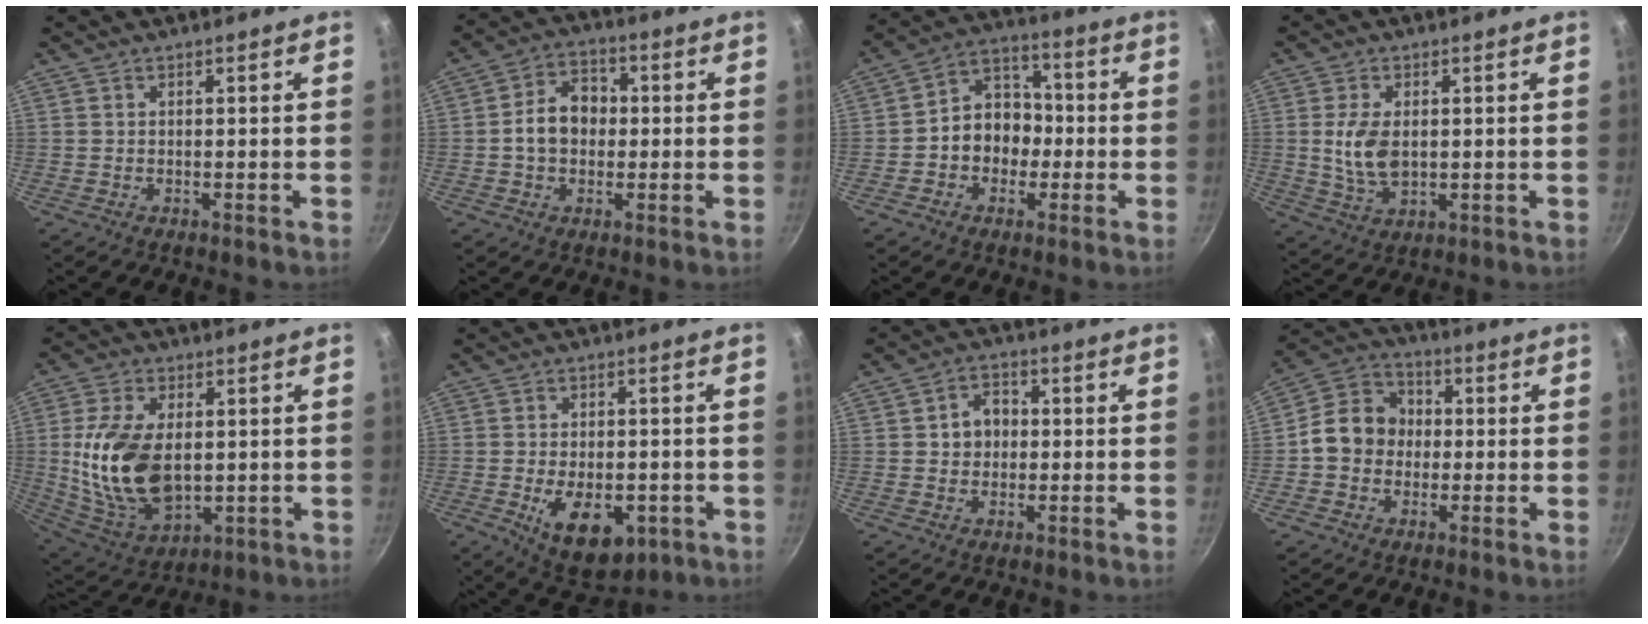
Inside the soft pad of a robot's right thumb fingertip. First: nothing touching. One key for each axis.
{"total": 8.6, "fx": -0.2, "fy": 6.6, "fz": 5.5, "tx": -0.061, "ty": 0.022, "tz": -0.014}
{"total": 10.6, "fx": -1.6, "fy": 8.7, "fz": 5.7, "tx": -0.039, "ty": 0.037, "tz": -0.041}
{"total": 7.7, "fx": 0.6, "fy": 4.6, "fz": 6.2, "tx": -0.120, "ty": -0.010, "tz": 0.017}
{"total": 18.2, "fx": 0.9, "fy": 11.1, "fz": 14.4, "tx": -0.260, "ty": -0.014, "tz": 0.031}
{"total": 12.2, "fx": -3.7, "fy": 7.1, "fz": 9.2, "tx": -0.114, "ty": 0.002, "tz": -0.039}
{"total": 5.6, "fx": 0.2, "fy": 4.7, "fz": 3.0, "tx": -0.016, "ty": 0.009, "tz": -0.002}
{"total": 10.9, "fx": -0.6, "fy": 9.4, "fz": 5.5, "tx": -0.060, "ty": 0.028, "tz": -0.033}